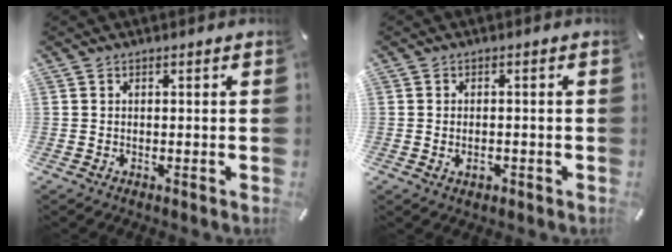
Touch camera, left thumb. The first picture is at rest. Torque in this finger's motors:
{"motor_torque": [0.24, -0.39, -0.03, 0.05, -0.01]}